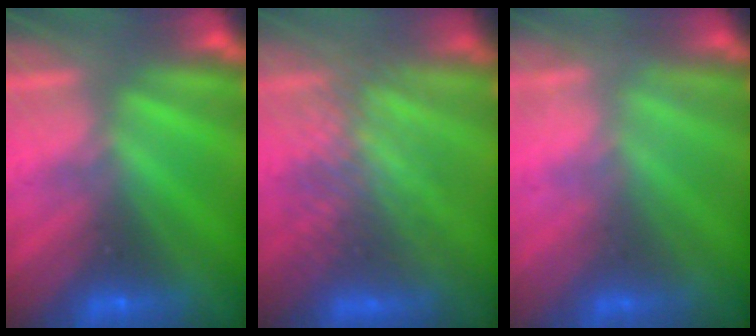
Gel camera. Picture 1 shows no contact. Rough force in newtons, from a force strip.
{"total": 3.5}
{"total": 2.9}